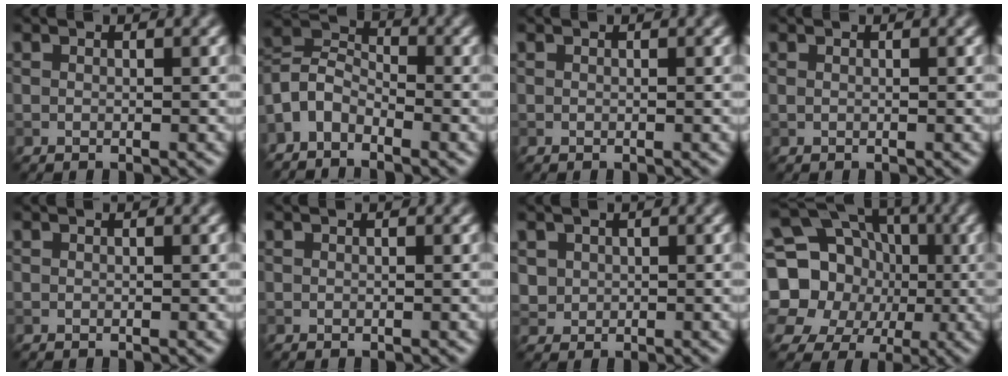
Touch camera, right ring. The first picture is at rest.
{"total": 4.1, "force": [-2.6, 2.4, 2.0], "torque": [-0.040, 0.004, -0.067]}
{"total": 0.0}
{"total": 0.0}
{"total": 0.0}
{"total": 0.0}
{"total": 1.2, "force": [0.3, 1.2, 0.2], "torque": [0.000, -0.006, 0.010]}
{"total": 20.8, "force": [1.3, 18.8, 8.8], "torque": [-0.195, 0.020, -0.021]}